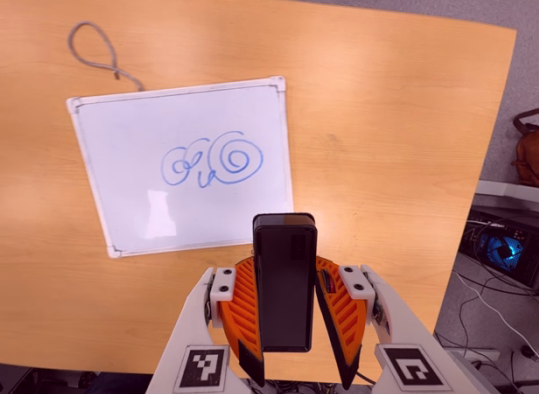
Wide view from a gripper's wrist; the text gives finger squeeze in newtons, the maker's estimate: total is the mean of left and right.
{"total": 6.2, "left": 5.3, "right": 7.1}